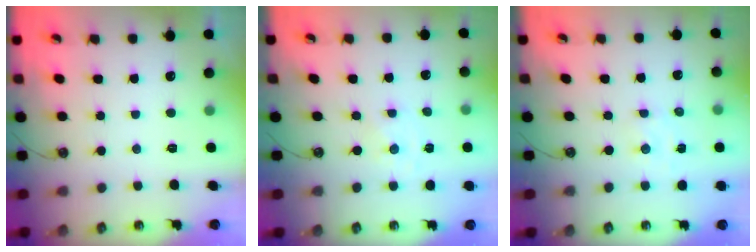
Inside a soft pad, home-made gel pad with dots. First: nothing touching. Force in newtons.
{"total": 0.0}
{"total": 1.4, "press": 1.4, "slide": 0.3}